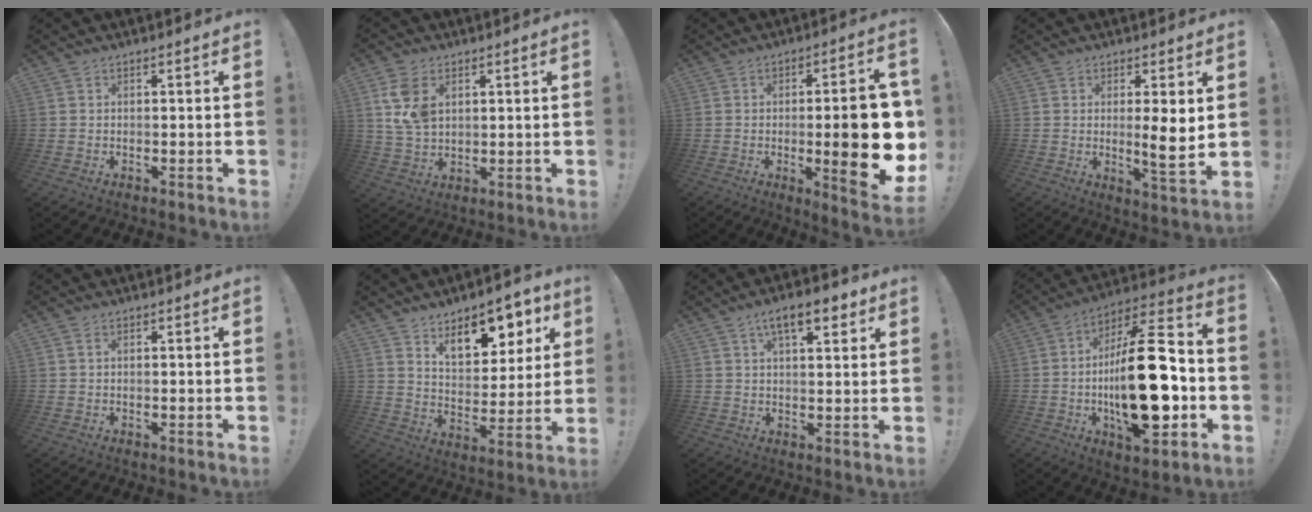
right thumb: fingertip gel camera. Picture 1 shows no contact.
{"total": 9.8, "force": [3.8, 6.3, 6.4], "torque": [-0.116, -0.010, 0.073]}
{"total": 19.4, "force": [-2.1, 4.6, 18.8], "torque": [-0.245, -0.007, -0.020]}
{"total": 6.8, "force": [0.7, 0.5, 6.8], "torque": [-0.096, -0.019, 0.008]}
{"total": 0.7, "force": [0.2, 0.2, 0.7], "torque": [-0.014, 0.001, 0.003]}
{"total": 13.4, "force": [9.1, 6.9, 7.1], "torque": [-0.088, -0.061, 0.161]}
{"total": 8.9, "force": [4.7, 3.3, 6.8], "torque": [-0.097, -0.012, 0.078]}
{"total": 28.0, "force": [-4.0, 10.7, 25.6], "torque": [-0.445, 0.023, -0.062]}